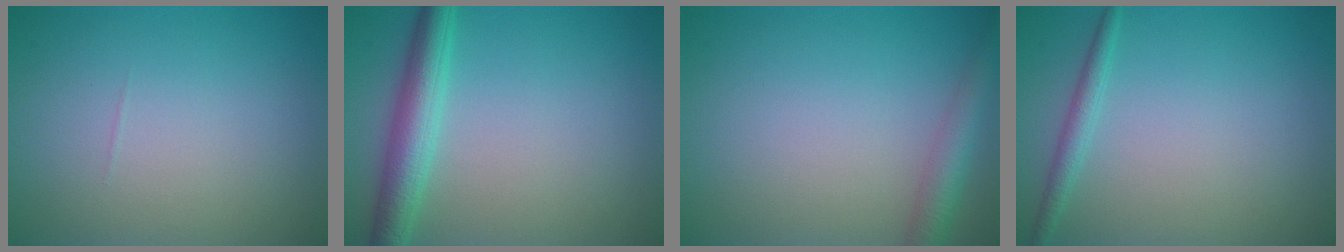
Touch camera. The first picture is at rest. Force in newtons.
{"total": 4.2, "press": 4.2, "slide": 0.1}
{"total": 3.0, "press": 3.0, "slide": 0.1}
{"total": 1.5, "press": 1.5, "slide": 0.1}